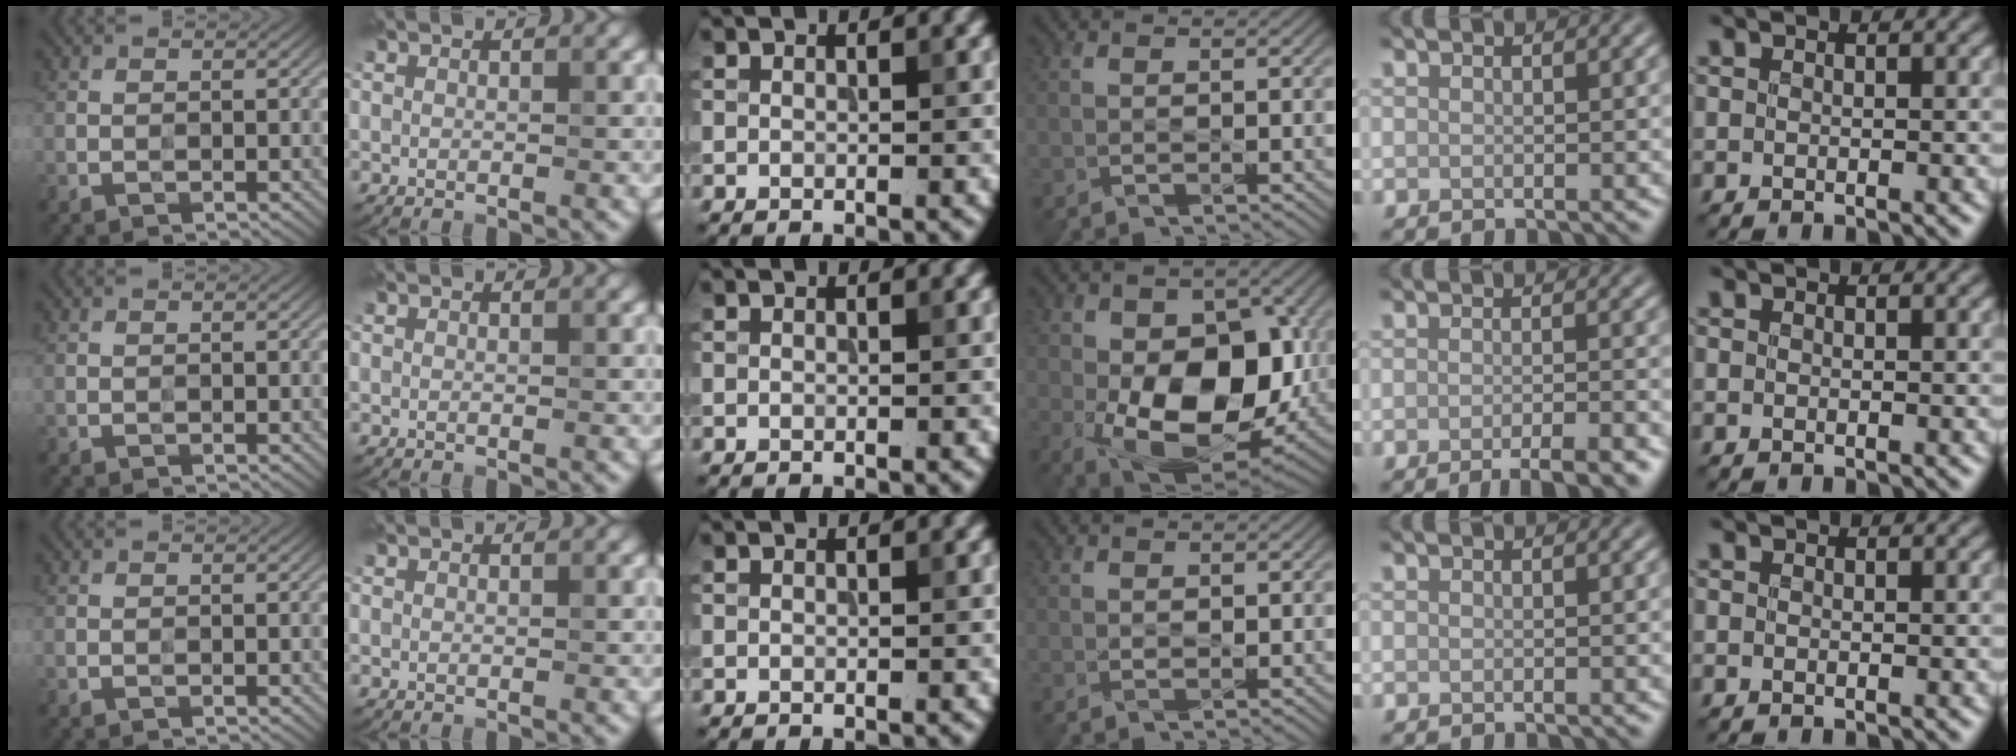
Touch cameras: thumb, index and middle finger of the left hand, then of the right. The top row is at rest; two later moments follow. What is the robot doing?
{"motion": "wipe", "object": "measuring cup"}